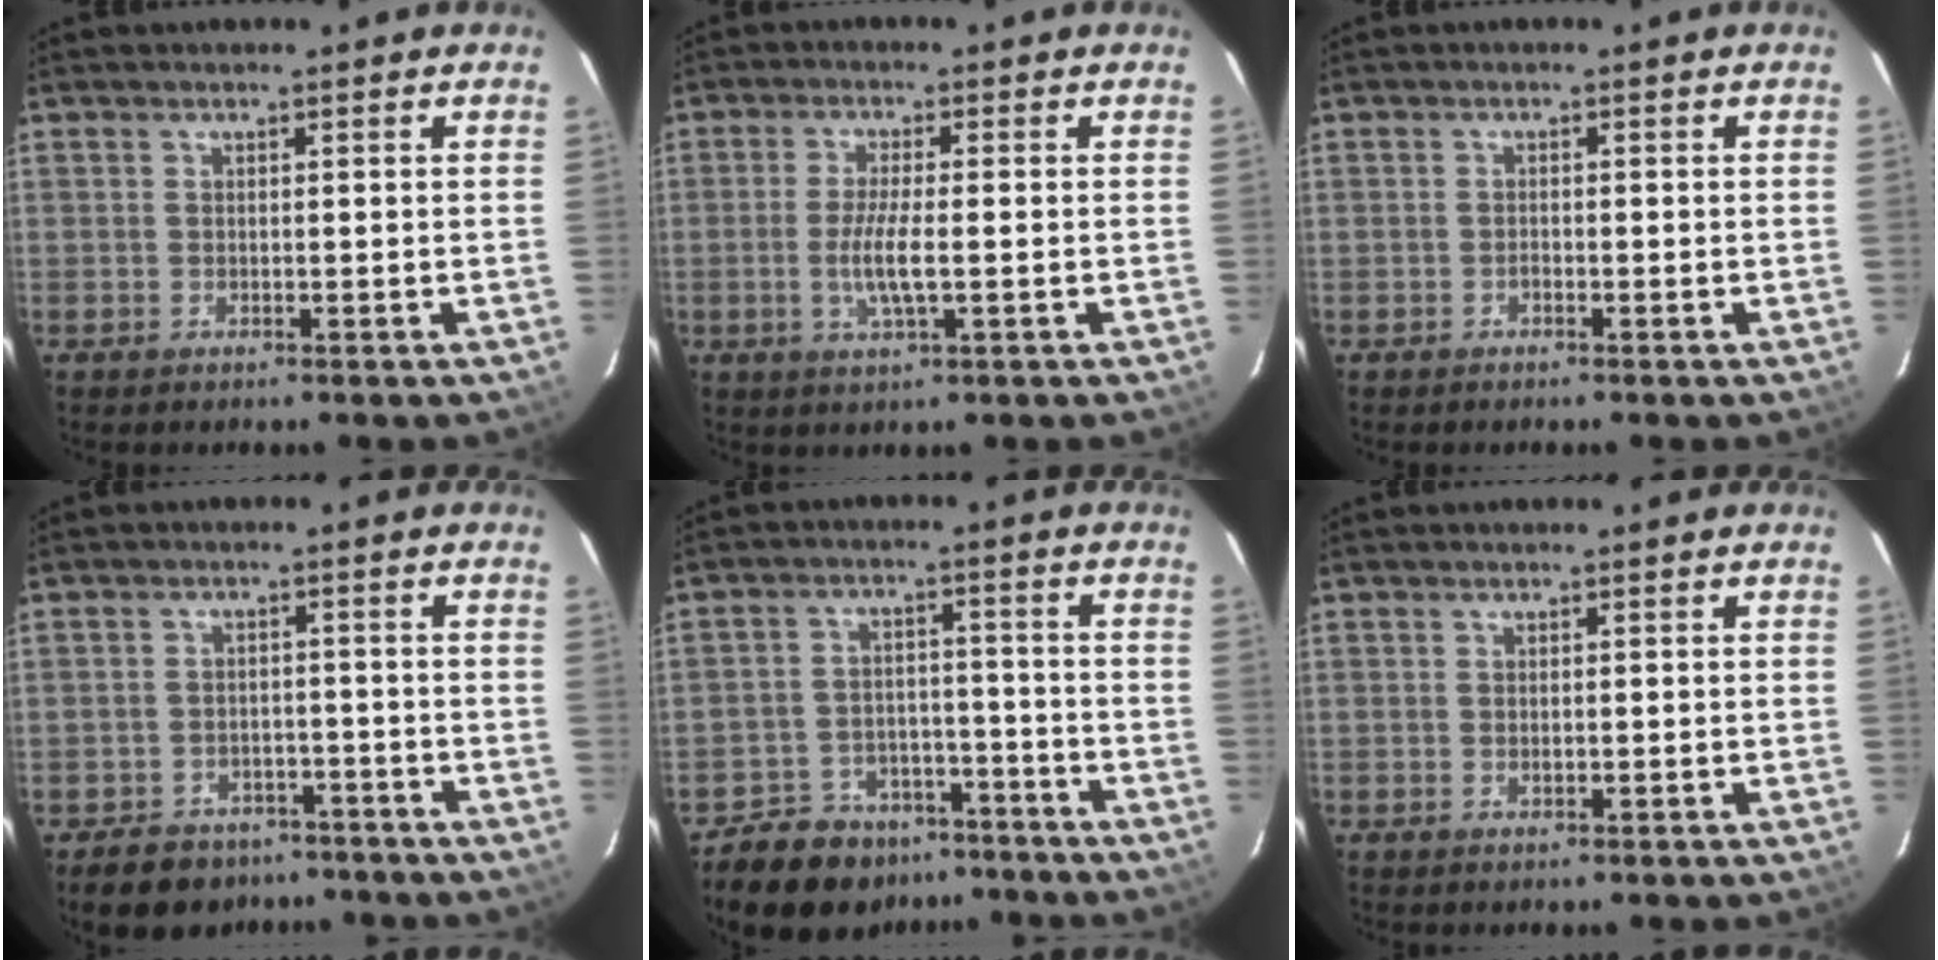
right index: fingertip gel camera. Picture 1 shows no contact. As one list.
[{"total": 5.8, "force": [-1.2, 0.9, 5.6], "torque": [-0.109, -0.011, -0.022]}, {"total": 0.7, "force": [-0.6, 0.4, 0.1], "torque": [-0.002, 0.000, -0.010]}, {"total": 9.8, "force": [-7.2, 6.1, 2.6], "torque": [-0.070, 0.020, -0.091]}, {"total": 13.7, "force": [-10.4, 7.9, 4.0], "torque": [-0.106, 0.022, -0.142]}, {"total": 0.8, "force": [-0.1, 0.6, 0.5], "torque": [-0.008, -0.001, 0.001]}]